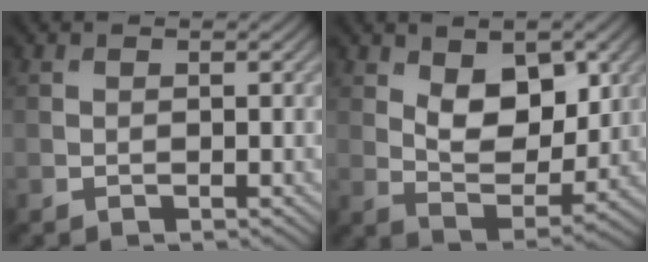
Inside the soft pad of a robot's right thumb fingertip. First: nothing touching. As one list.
[{"total": 8.3, "force": [3.0, 4.7, 6.1], "torque": [-0.113, -0.011, 0.050]}]